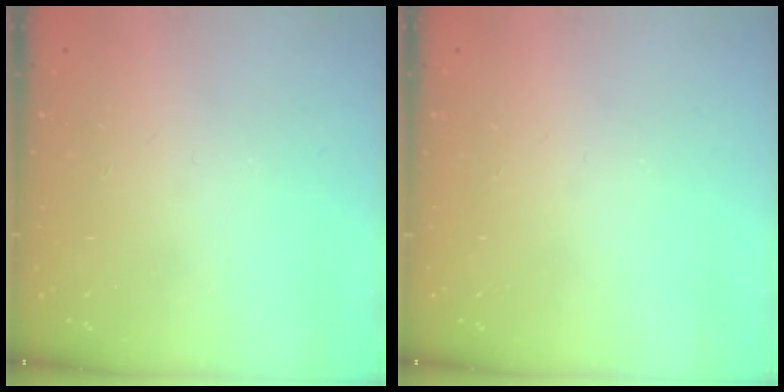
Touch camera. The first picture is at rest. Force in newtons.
{"total": 0.0}